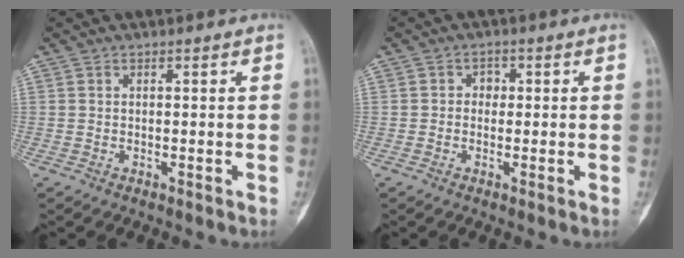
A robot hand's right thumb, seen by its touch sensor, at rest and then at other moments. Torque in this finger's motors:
{"motor_torque": [-0.25, 0.12, 0.23, -0.03, -0.03]}